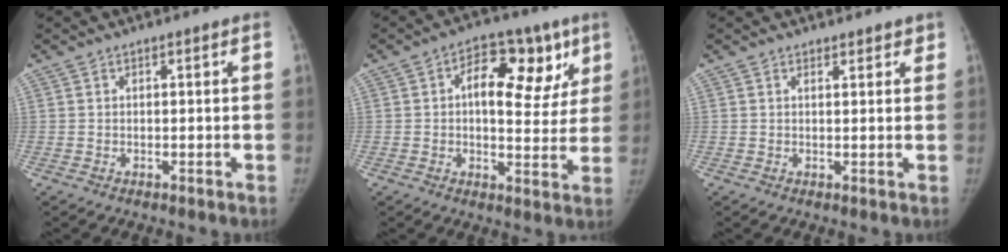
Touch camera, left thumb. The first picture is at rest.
{"total": 14.5, "force": [4.9, 8.2, 10.9], "torque": [-0.103, 0.006, 0.067]}
{"total": 2.0, "force": [1.6, 1.0, 0.7], "torque": [0.008, -0.006, 0.017]}